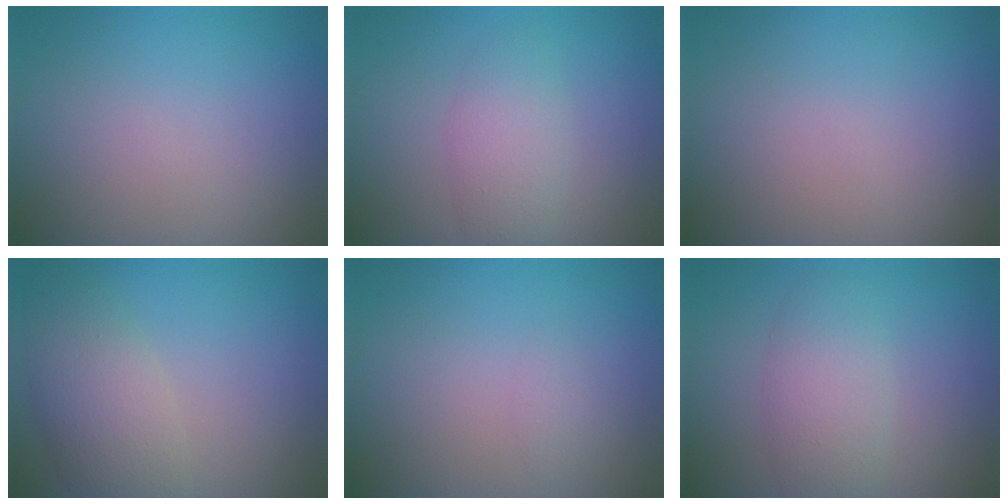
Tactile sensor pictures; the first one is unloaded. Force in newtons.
{"total": 3.1, "press": 3.1, "slide": 0.1}
{"total": 0.0}
{"total": 4.8, "press": 4.8, "slide": 0.3}
{"total": 0.6, "press": 0.6, "slide": 0.0}
{"total": 3.7, "press": 3.7, "slide": 0.1}